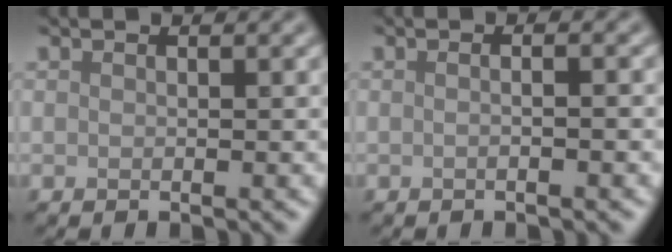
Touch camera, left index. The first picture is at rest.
{"total": 3.0, "force": [0.5, 1.5, 2.5], "torque": [0.002, 0.007, -0.022]}